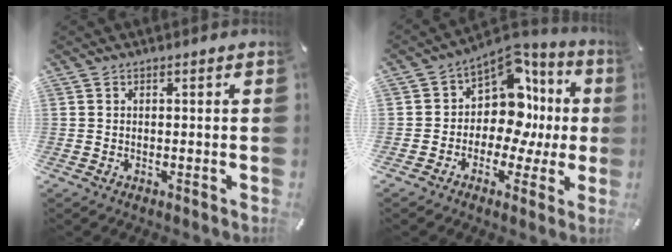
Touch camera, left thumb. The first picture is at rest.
{"total": 13.0, "force": [3.3, 9.5, 8.2], "torque": [-0.125, -0.044, 0.056]}